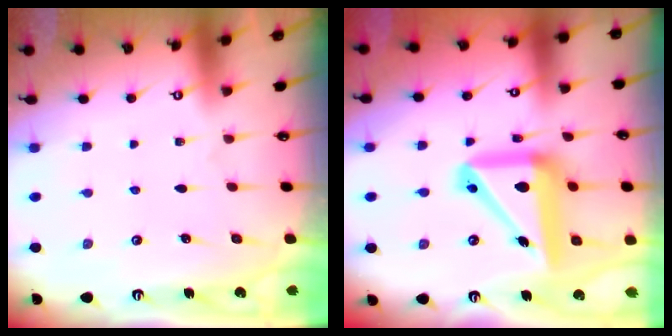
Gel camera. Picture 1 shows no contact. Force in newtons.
{"total": 17.9, "press": 17.7, "slide": 2.7}